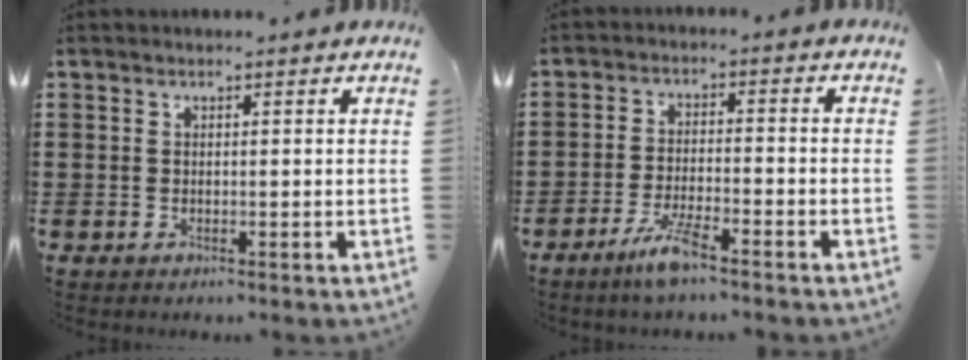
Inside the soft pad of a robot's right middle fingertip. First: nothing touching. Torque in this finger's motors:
{"motor_torque": [0.76, -0.66, 0.09, 0.11]}